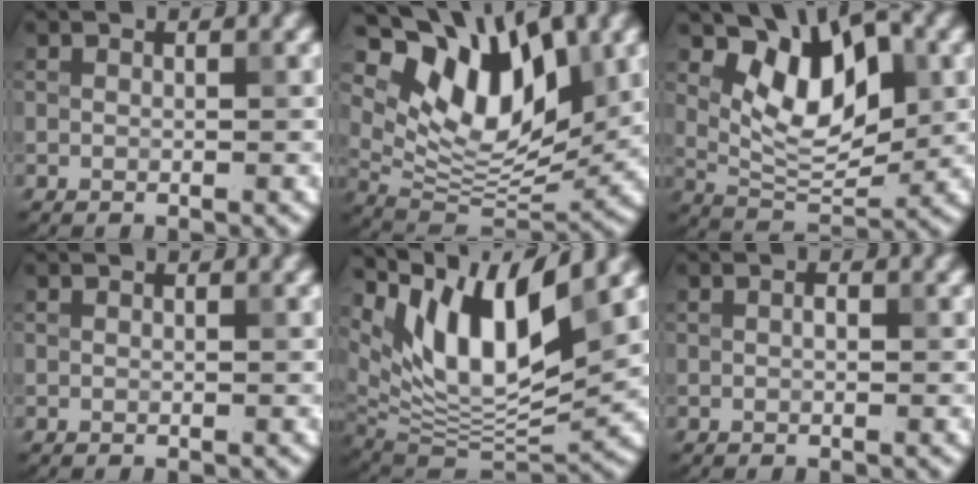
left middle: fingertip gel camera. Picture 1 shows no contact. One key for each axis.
{"total": 11.2, "fx": 5.8, "fy": 5.5, "fz": 7.9, "tx": -0.130, "ty": -0.002, "tz": 0.102}
{"total": 7.7, "fx": 2.6, "fy": 4.1, "fz": 6.0, "tx": -0.096, "ty": -0.008, "tz": 0.043}
{"total": 0.0}
{"total": 11.3, "fx": 6.3, "fy": 3.7, "fz": 8.6, "tx": -0.147, "ty": -0.004, "tz": 0.123}
{"total": 0.6, "fx": 0.0, "fy": 0.3, "fz": 0.5, "tx": -0.009, "ty": 0.000, "tz": 0.000}